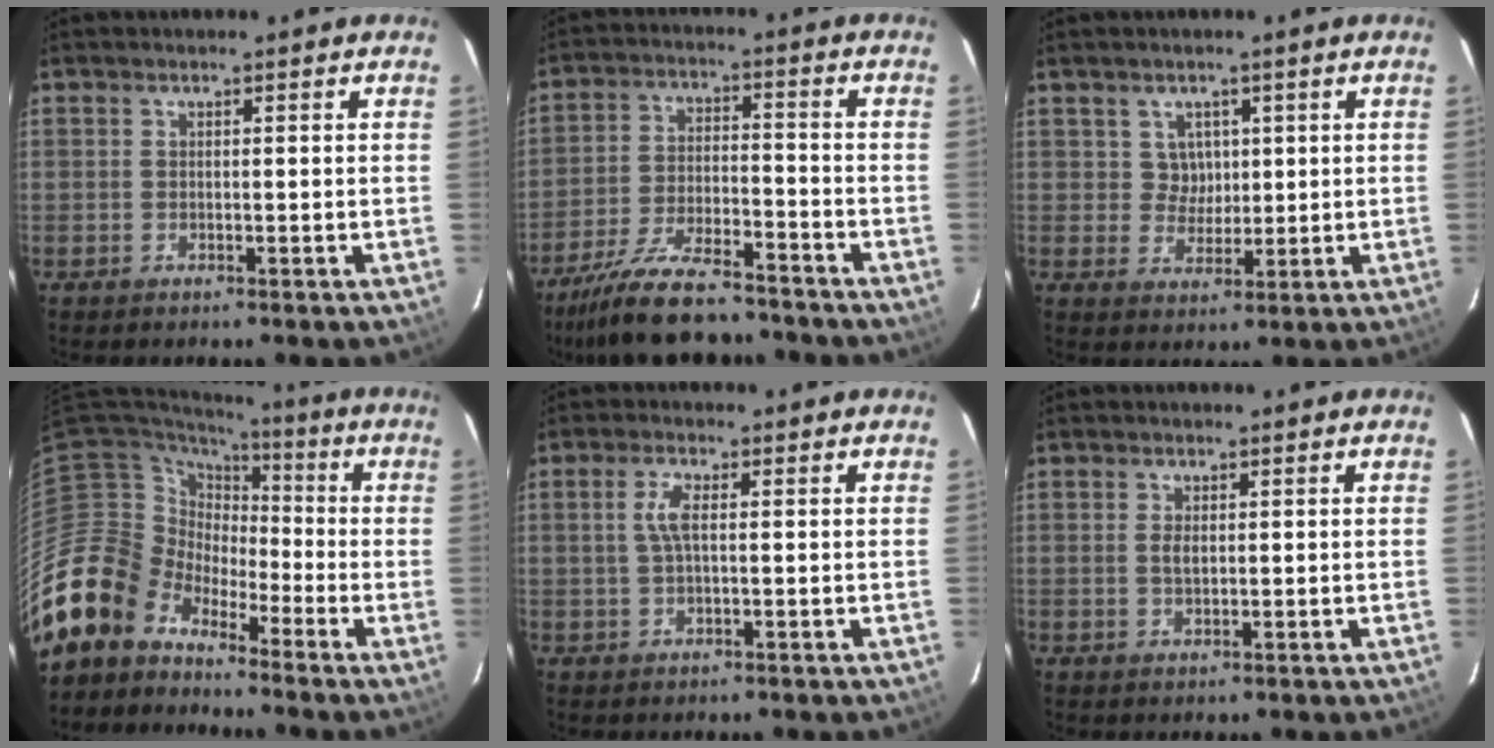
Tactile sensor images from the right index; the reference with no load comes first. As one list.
[{"total": 16.2, "force": [-13.7, 4.0, 7.5], "torque": [-0.163, -0.021, -0.229]}, {"total": 3.9, "force": [1.3, 3.6, 0.5], "torque": [-0.004, 0.009, 0.025]}, {"total": 12.2, "force": [-9.6, 7.4, 1.0], "torque": [-0.038, 0.027, -0.188]}, {"total": 3.3, "force": [0.3, 0.8, 3.2], "torque": [-0.067, 0.004, 0.006]}, {"total": 1.6, "force": [0.2, 0.8, 1.3], "torque": [-0.027, 0.000, 0.004]}]